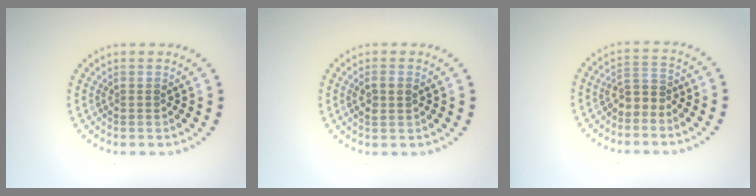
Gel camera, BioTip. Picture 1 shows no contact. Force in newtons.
{"total": 1.6, "press": 1.5, "slide": 0.4}
{"total": 2.0, "press": 1.8, "slide": 1.0}